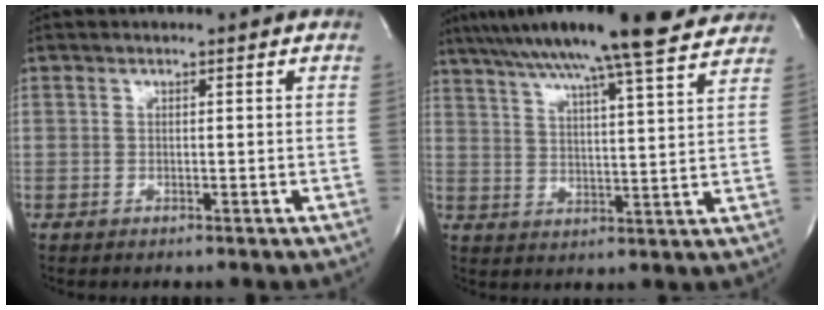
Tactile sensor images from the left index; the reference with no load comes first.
{"total": 21.8, "force": [18.2, 1.2, 12.0], "torque": [-0.204, 0.031, 0.257]}